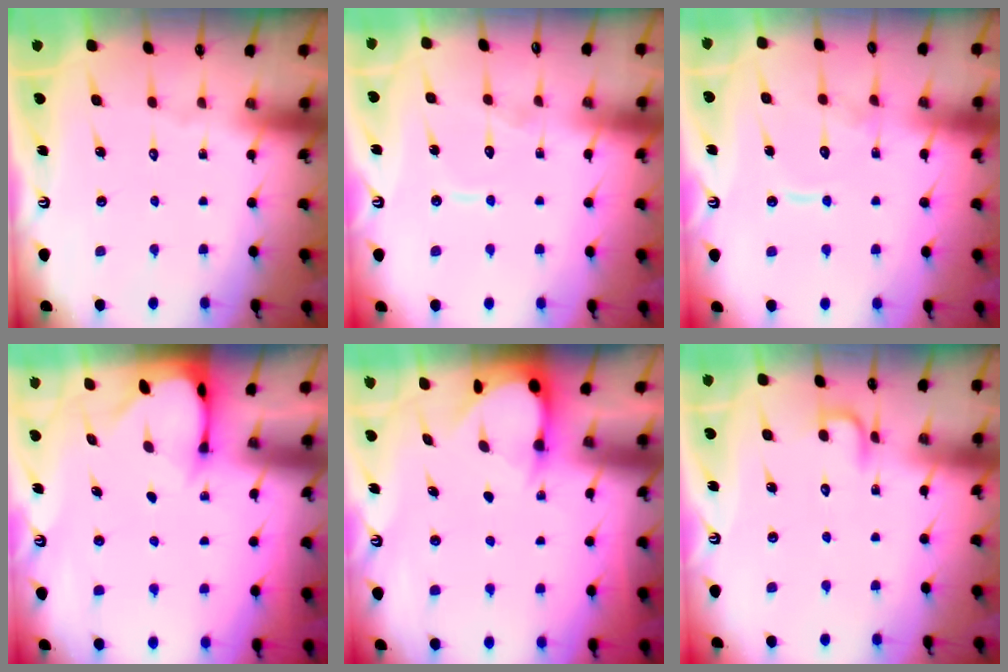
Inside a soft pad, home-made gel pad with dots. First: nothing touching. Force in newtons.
{"total": 6.1, "press": 6.1, "slide": 0.5}
{"total": 10.2, "press": 10.1, "slide": 1.0}
{"total": 2.4, "press": 2.4, "slide": 0.1}
{"total": 3.1, "press": 3.1, "slide": 0.1}
{"total": 4.0, "press": 3.9, "slide": 0.6}